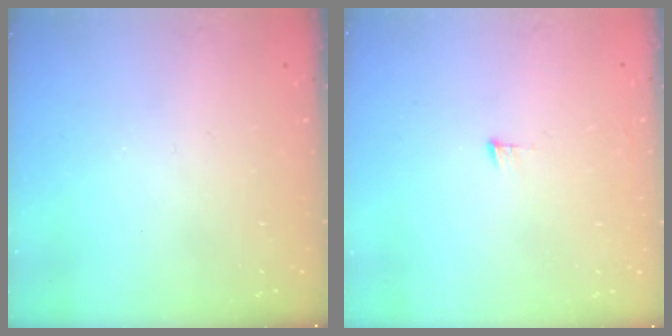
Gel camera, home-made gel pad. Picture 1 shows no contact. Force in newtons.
{"total": 4.5, "press": 4.5, "slide": 0.3}